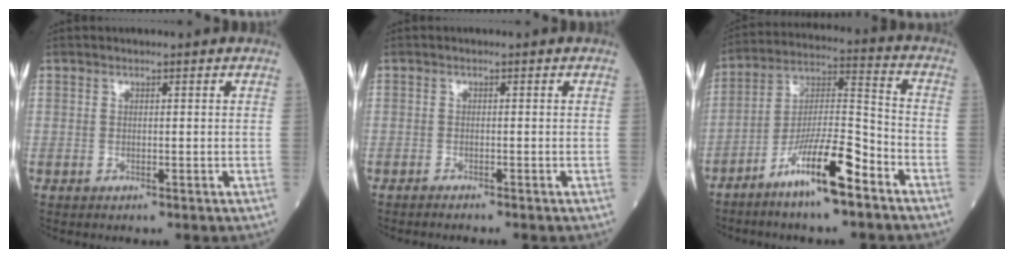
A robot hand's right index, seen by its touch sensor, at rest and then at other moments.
{"total": 1.6, "force": [-1.5, -0.1, 0.7], "torque": [-0.014, 0.000, -0.019]}
{"total": 12.5, "force": [-7.7, 1.5, 9.8], "torque": [-0.181, -0.005, -0.142]}